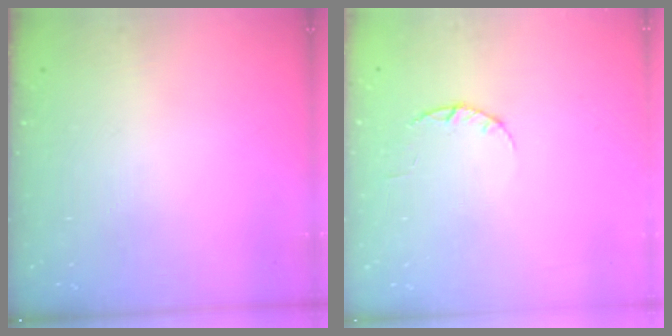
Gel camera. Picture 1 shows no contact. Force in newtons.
{"total": 2.4, "press": 2.3, "slide": 0.4}